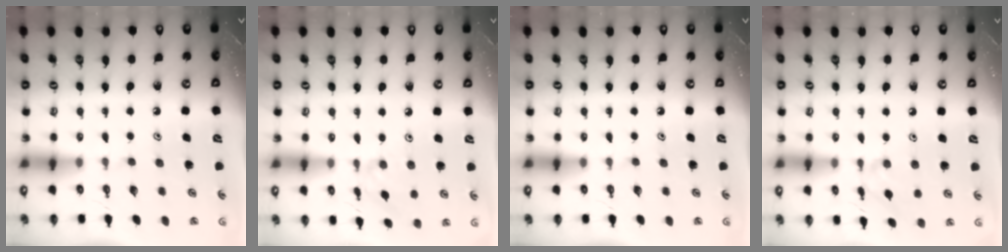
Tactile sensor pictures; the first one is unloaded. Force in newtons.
{"total": 2.4, "press": 2.3, "slide": 0.5}
{"total": 0.0}
{"total": 3.9, "press": 3.8, "slide": 0.5}